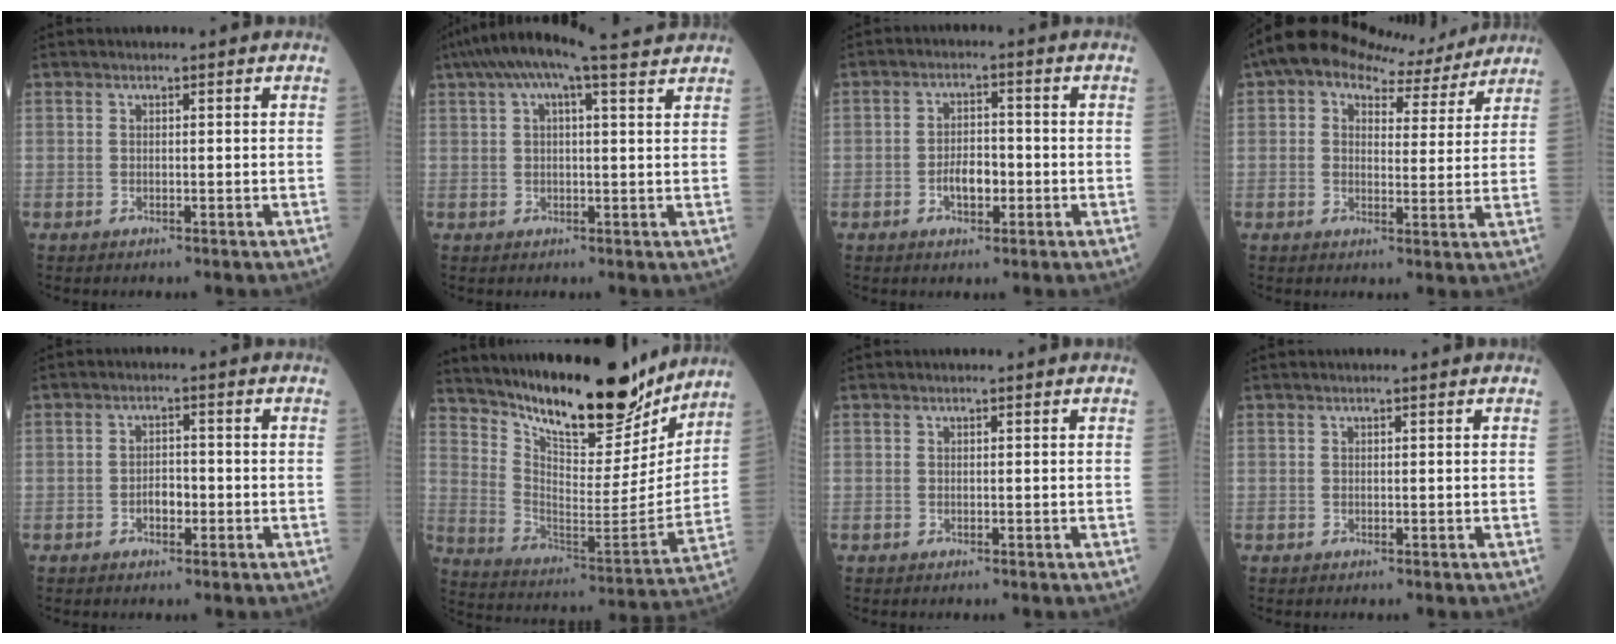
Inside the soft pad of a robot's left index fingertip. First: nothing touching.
{"total": 10.7, "force": [8.4, 1.0, 6.5], "torque": [-0.116, 0.050, 0.118]}
{"total": 4.3, "force": [-1.8, 2.1, 3.2], "torque": [-0.059, 0.003, -0.030]}
{"total": 10.2, "force": [8.7, 4.1, 3.4], "torque": [-0.050, 0.023, 0.111]}
{"total": 2.6, "force": [-1.3, 1.4, 1.8], "torque": [-0.027, 0.003, -0.023]}
{"total": 20.5, "force": [17.7, 4.4, 9.3], "torque": [-0.157, -0.039, 0.279]}
{"total": 0.0}
{"total": 0.0}